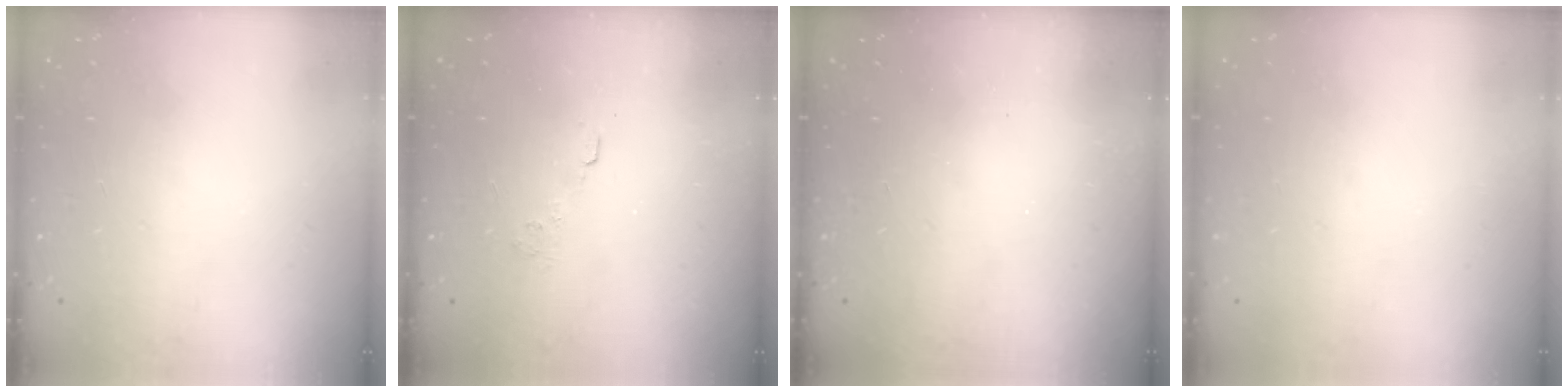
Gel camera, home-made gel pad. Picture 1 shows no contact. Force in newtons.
{"total": 2.4, "press": 2.1, "slide": 1.3}
{"total": 2.5, "press": 2.4, "slide": 0.8}
{"total": 0.0}